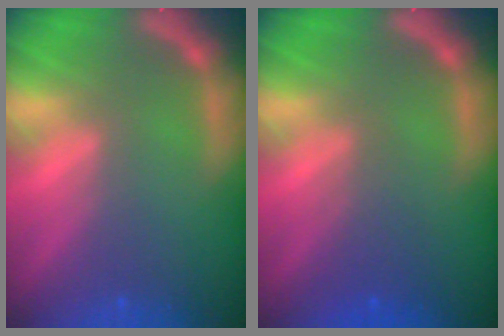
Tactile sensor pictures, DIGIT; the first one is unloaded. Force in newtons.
{"total": 2.5}